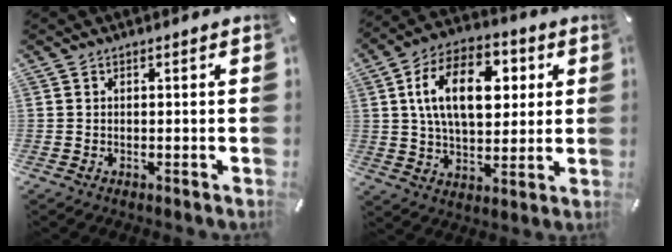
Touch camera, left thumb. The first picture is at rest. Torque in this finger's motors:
{"motor_torque": [2.52, 2.48, 1.82, -0.95, 0.19]}